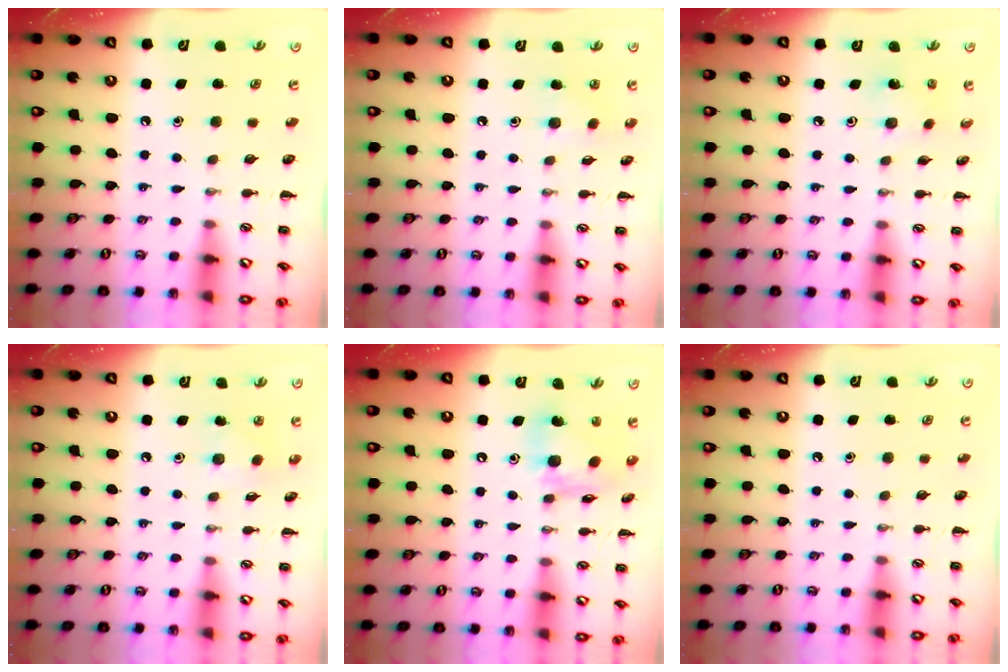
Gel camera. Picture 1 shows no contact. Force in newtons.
{"total": 4.1, "press": 3.9, "slide": 1.2}
{"total": 1.5, "press": 1.4, "slide": 0.4}
{"total": 3.0, "press": 2.9, "slide": 0.8}
{"total": 12.1, "press": 12.0, "slide": 1.4}
{"total": 0.0}